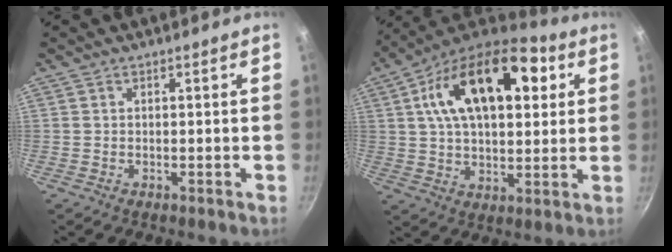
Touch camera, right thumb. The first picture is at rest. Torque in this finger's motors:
{"motor_torque": [1.02, 3.99, 0.64, -0.40, 0.19]}